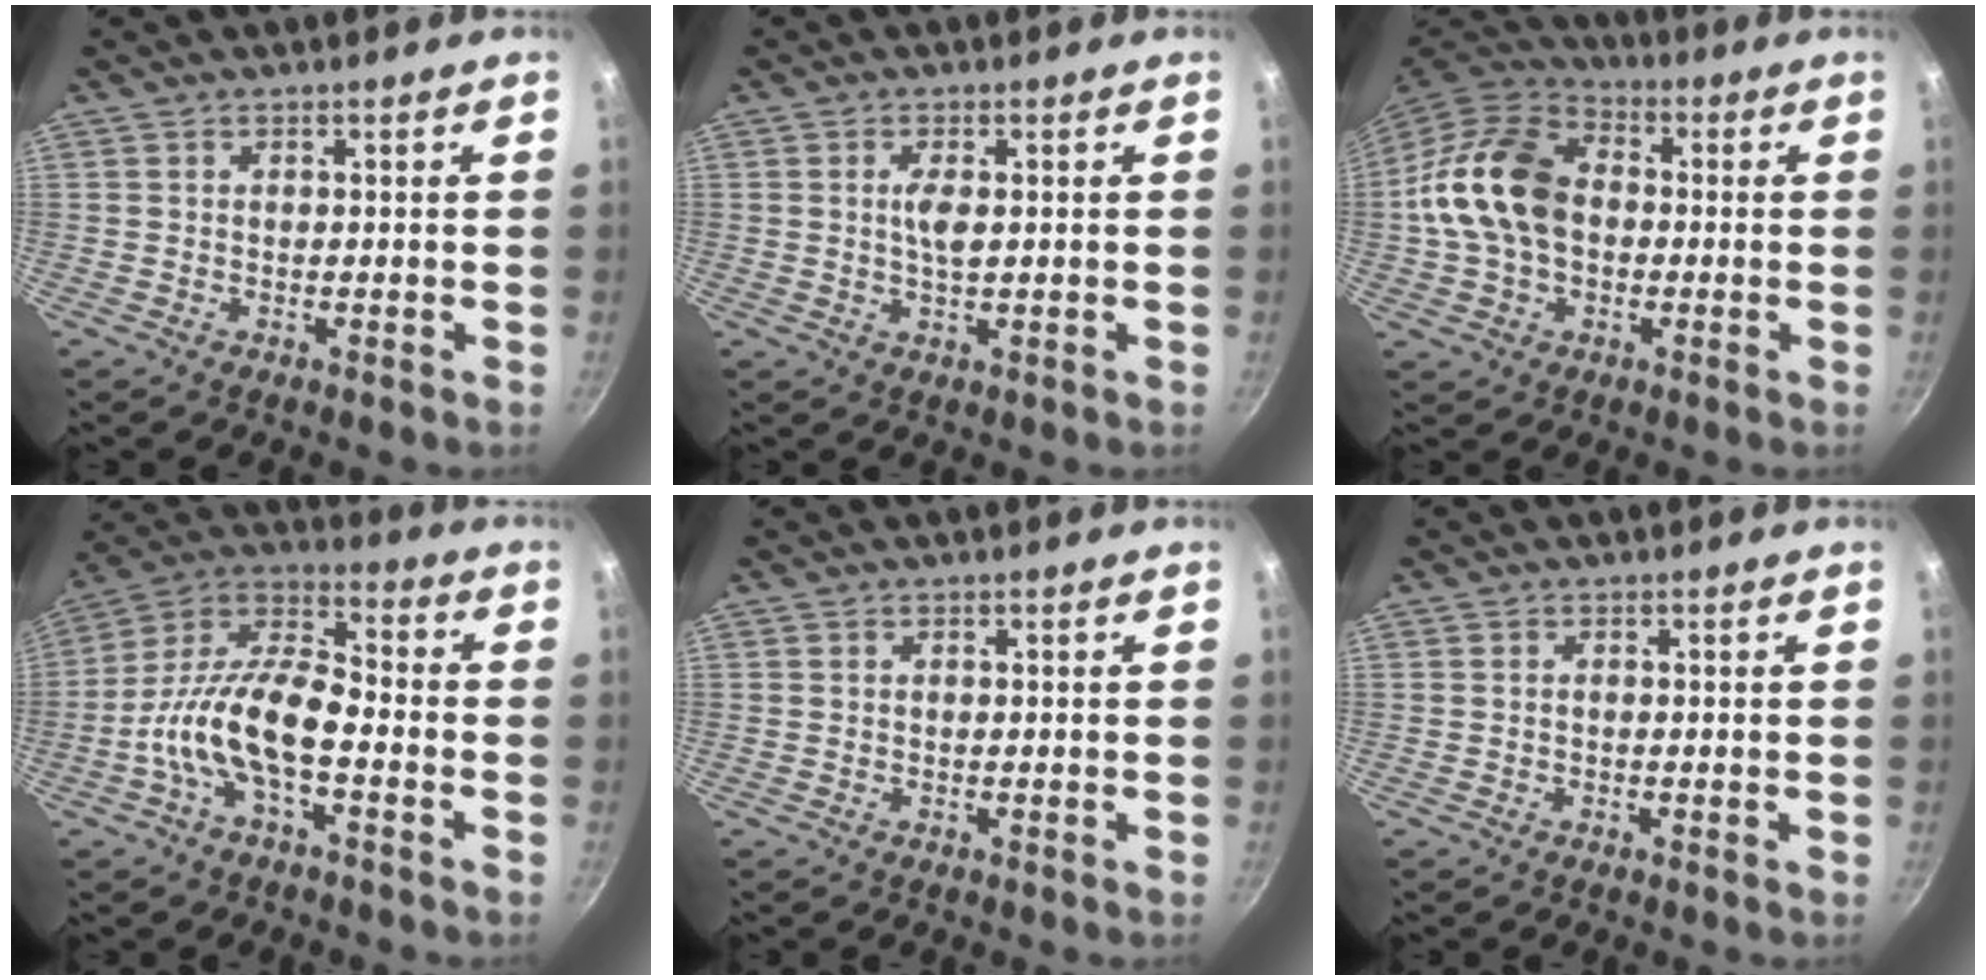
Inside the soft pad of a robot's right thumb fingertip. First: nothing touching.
{"total": 3.3, "force": [0.5, 1.2, 3.0], "torque": [-0.054, -0.001, 0.010]}
{"total": 16.3, "force": [-0.2, 11.7, 11.3], "torque": [-0.190, 0.033, -0.017]}
{"total": 14.7, "force": [-4.5, 6.7, 12.3], "torque": [-0.220, 0.048, -0.103]}
{"total": 0.0}
{"total": 0.0}